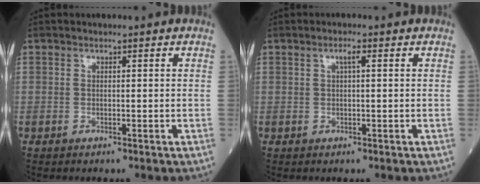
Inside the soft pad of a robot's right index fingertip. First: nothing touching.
{"total": 1.4, "force": [0.5, 0.1, 1.3], "torque": [-0.025, 0.003, 0.007]}